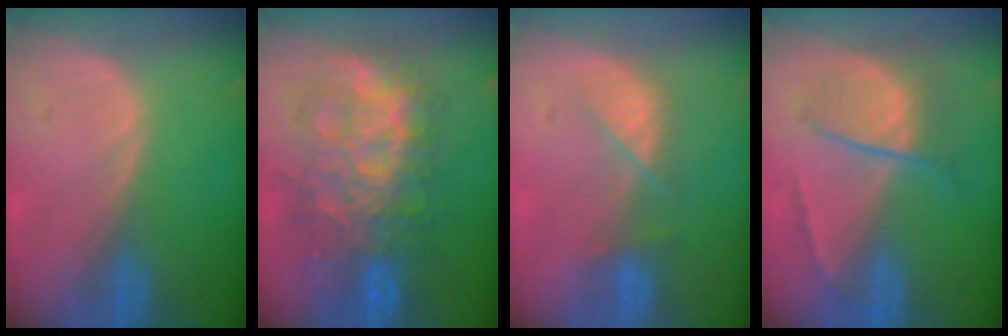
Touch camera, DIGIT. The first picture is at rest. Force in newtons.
{"total": 11.8, "press": 11.8, "slide": 1.2}
{"total": 3.7, "press": 3.7, "slide": 0.6}
{"total": 6.6, "press": 6.2, "slide": 2.4}